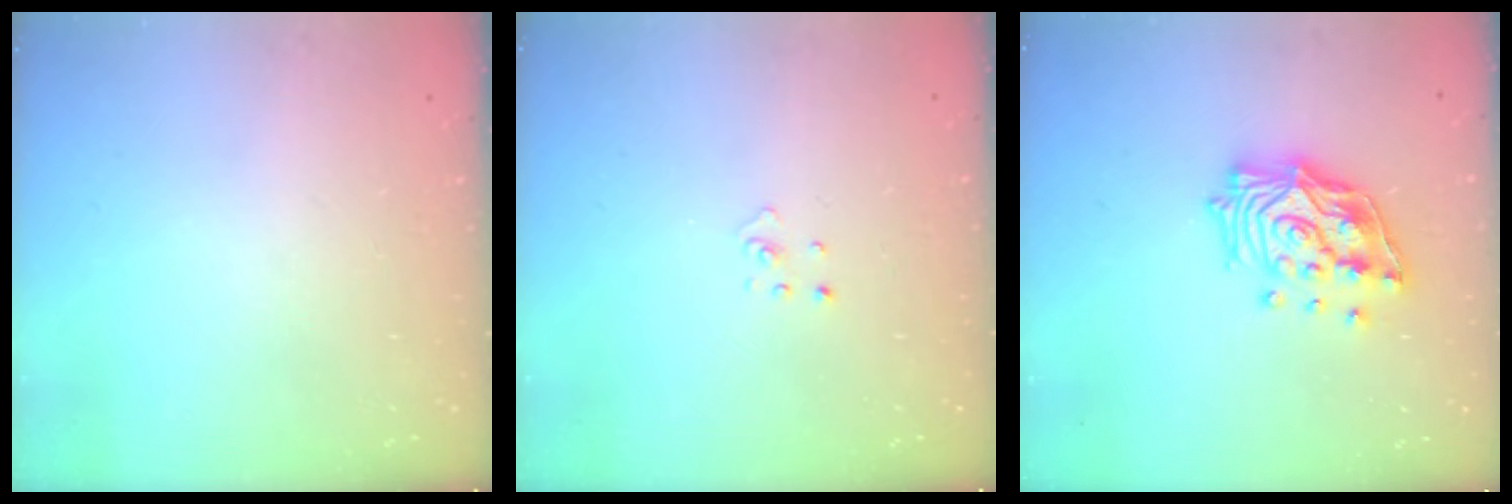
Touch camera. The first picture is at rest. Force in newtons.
{"total": 1.9, "press": 1.9, "slide": 0.1}
{"total": 17.0, "press": 16.9, "slide": 2.0}